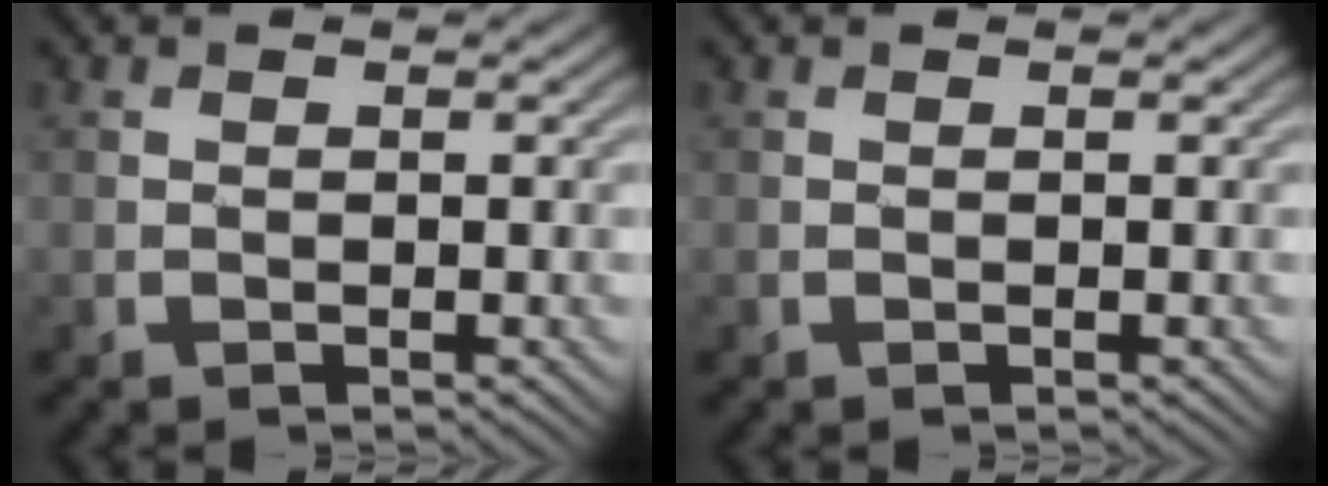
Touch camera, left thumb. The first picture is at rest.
{"total": 0.0}